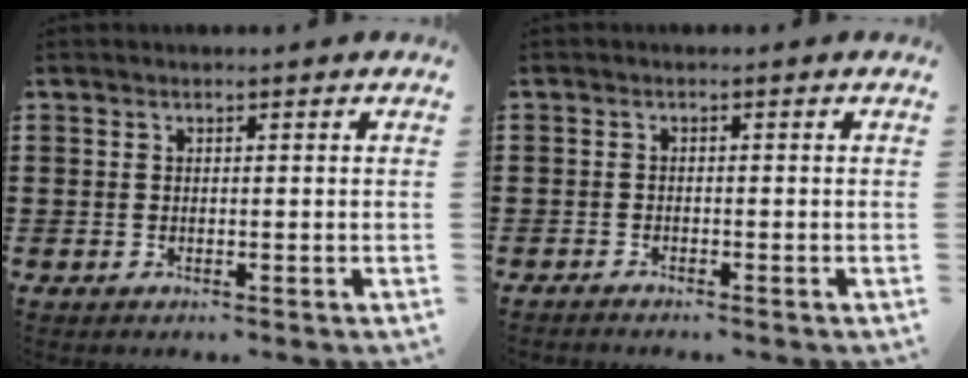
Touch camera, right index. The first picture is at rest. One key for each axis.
{"total": 1.0, "fx": -1.0, "fy": 0.0, "fz": -0.1, "tx": -0.001, "ty": 0.002, "tz": -0.020}